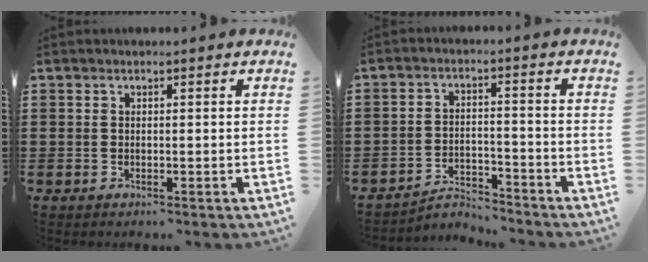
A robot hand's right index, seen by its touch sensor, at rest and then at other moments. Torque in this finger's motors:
{"motor_torque": [-1.50, 0.64, -1.05, -0.21]}